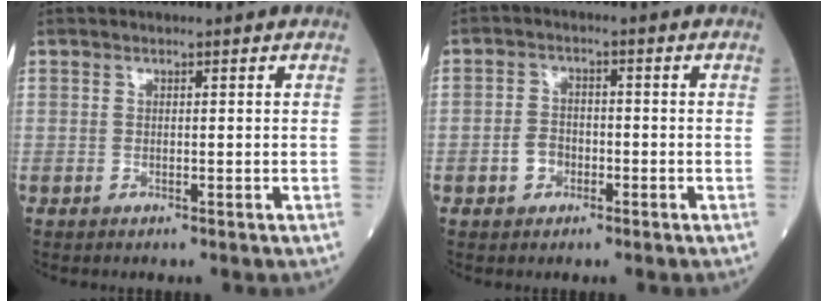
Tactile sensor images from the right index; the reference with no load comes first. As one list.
[{"total": 3.2, "force": [-1.4, 2.4, 1.7], "torque": [-0.030, 0.008, -0.025]}]